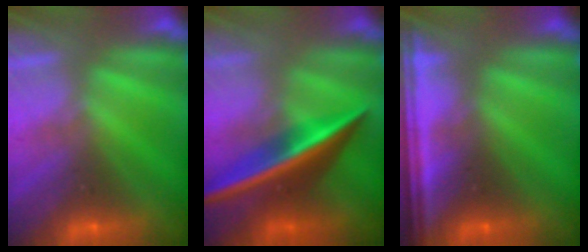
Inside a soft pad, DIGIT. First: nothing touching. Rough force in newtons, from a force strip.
{"total": 2.5}
{"total": 6.7}